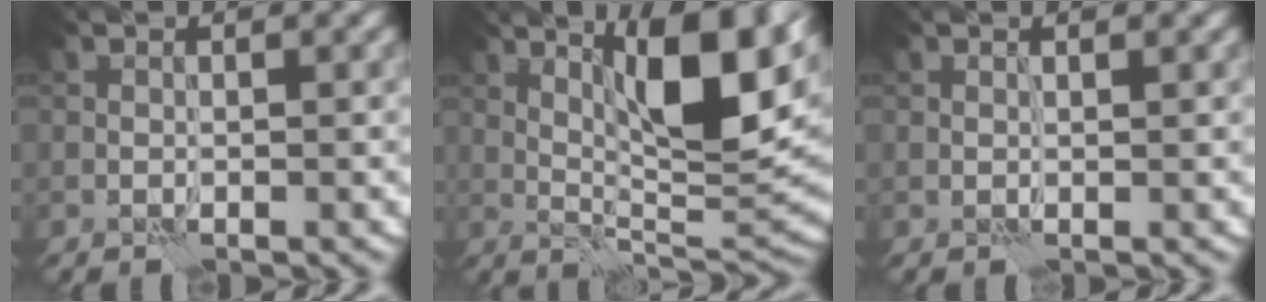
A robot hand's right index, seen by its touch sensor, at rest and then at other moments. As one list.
[{"total": 10.6, "force": [4.2, 2.6, 9.4], "torque": [-0.143, 0.002, 0.072]}, {"total": 0.0}]